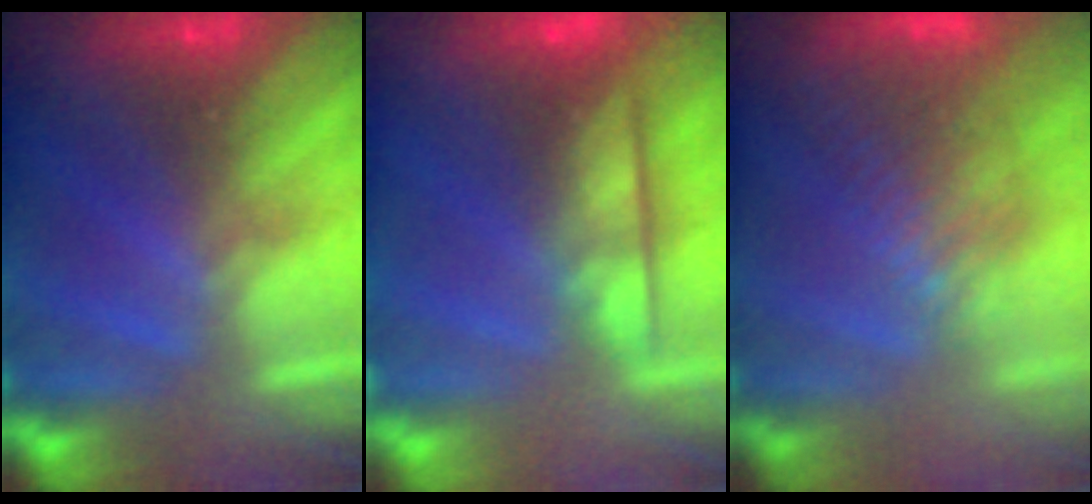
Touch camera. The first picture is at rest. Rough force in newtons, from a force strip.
{"total": 7.4}
{"total": 3.9}